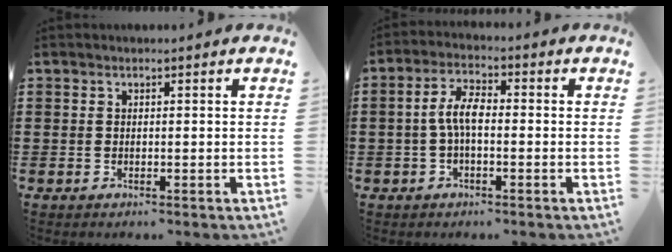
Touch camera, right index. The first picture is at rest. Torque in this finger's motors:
{"motor_torque": [0.98, -0.30, 0.56, 0.19]}